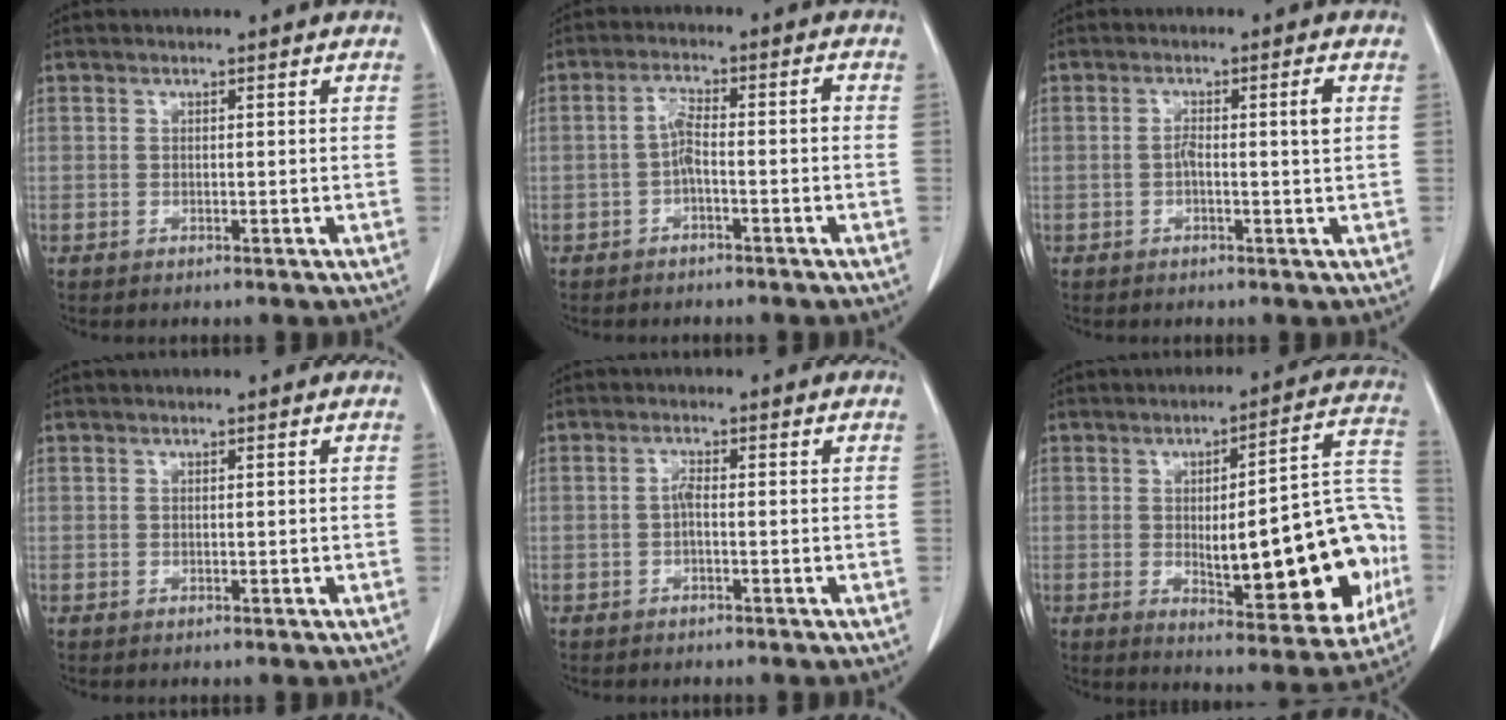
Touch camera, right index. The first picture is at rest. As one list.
[{"total": 3.8, "force": [-1.2, 0.9, 3.5], "torque": [-0.068, 0.016, -0.021]}, {"total": 3.4, "force": [0.0, 0.0, 3.4], "torque": [-0.060, 0.009, 0.001]}, {"total": 0.0}, {"total": 1.5, "force": [-0.4, 0.3, 1.4], "torque": [-0.027, 0.003, -0.009]}, {"total": 20.8, "force": [-3.7, 5.5, 19.7], "torque": [-0.203, 0.030, -0.030]}]